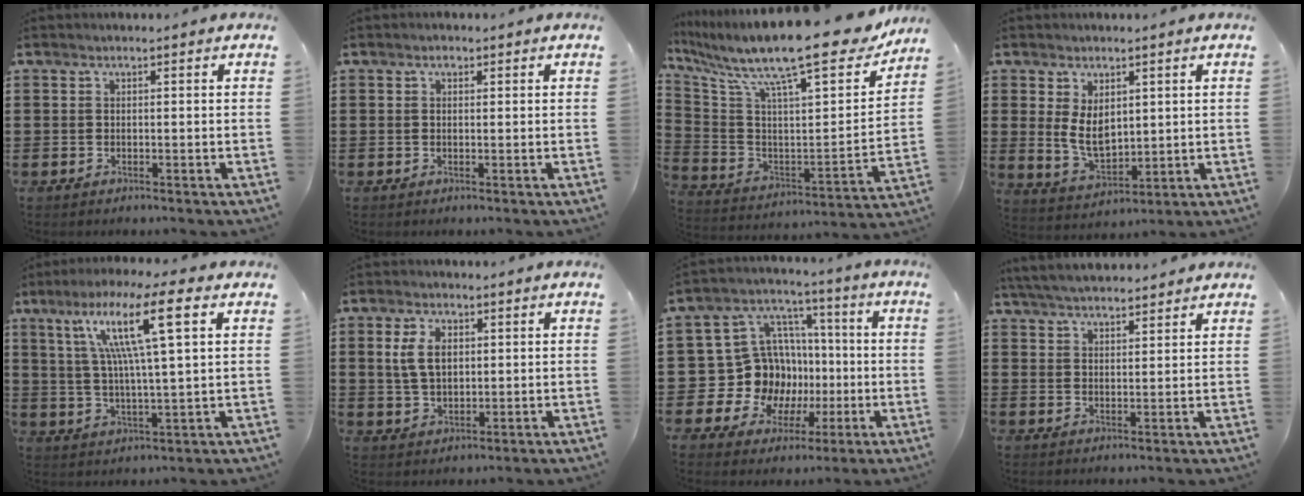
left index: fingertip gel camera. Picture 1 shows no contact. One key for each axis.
{"total": 1.0, "fx": 0.4, "fy": 0.6, "fz": 0.6, "tx": -0.014, "ty": 0.007, "tz": 0.006}
{"total": 15.6, "fx": 12.4, "fy": 1.5, "fz": 9.4, "tx": -0.188, "ty": -0.091, "tz": 0.195}
{"total": 6.0, "fx": 1.6, "fy": 3.6, "fz": 4.5, "tx": -0.083, "ty": -0.002, "tz": 0.027}
{"total": 12.8, "fx": 5.6, "fy": 1.3, "fz": 11.5, "tx": -0.231, "ty": 0.014, "tz": 0.088}
{"total": 5.4, "fx": 1.3, "fy": 3.2, "fz": 4.1, "tx": -0.090, "ty": 0.006, "tz": 0.017}
{"total": 13.3, "fx": -0.9, "fy": 12.5, "fz": 4.3, "tx": -0.129, "ty": -0.013, "tz": 0.003}
{"total": 4.7, "fx": 4.5, "fy": 0.3, "fz": 1.1, "tx": -0.035, "ty": -0.012, "tz": 0.084}